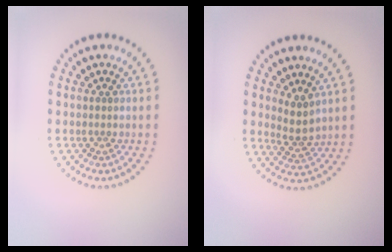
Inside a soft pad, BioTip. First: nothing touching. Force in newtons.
{"total": 2.2, "press": 1.7, "slide": 1.4}